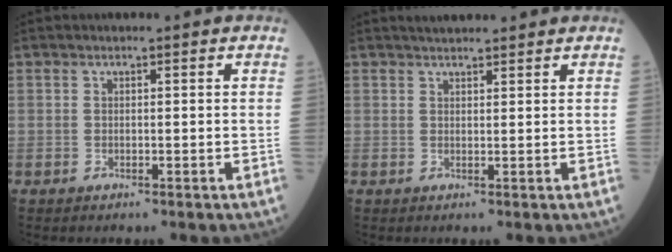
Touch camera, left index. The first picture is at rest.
{"total": 3.3, "force": [3.1, 0.3, 1.1], "torque": [-0.014, 0.025, 0.050]}